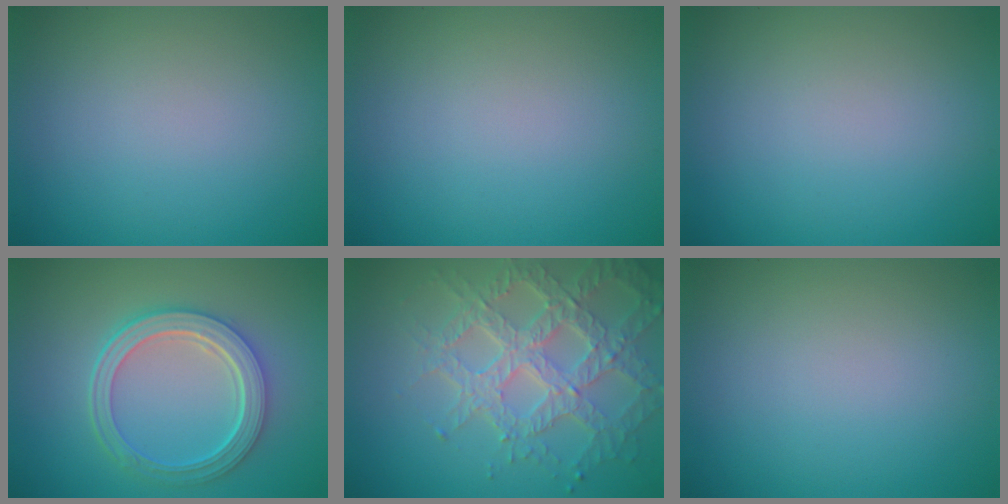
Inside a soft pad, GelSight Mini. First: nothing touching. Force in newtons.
{"total": 0.0}
{"total": 0.0}
{"total": 5.7, "press": 4.3, "slide": 3.7}
{"total": 6.7, "press": 5.2, "slide": 4.2}
{"total": 0.0}